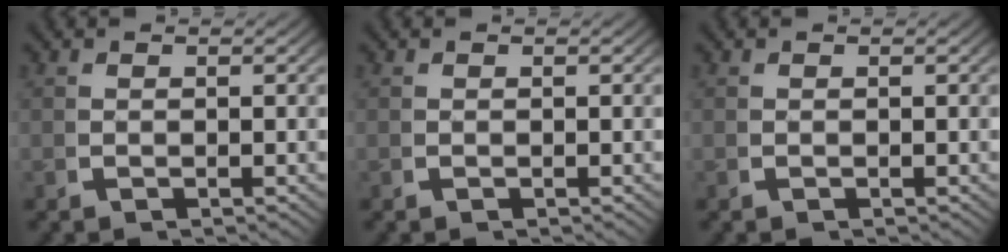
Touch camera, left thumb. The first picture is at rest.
{"total": 0.0}
{"total": 0.0}